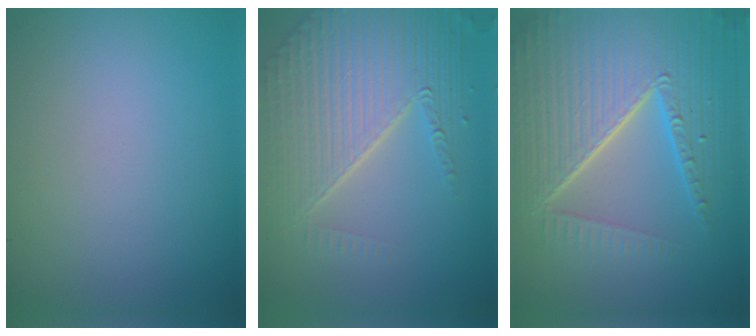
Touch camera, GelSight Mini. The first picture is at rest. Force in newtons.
{"total": 8.9, "press": 5.8, "slide": 6.7}
{"total": 10.8, "press": 6.7, "slide": 8.4}